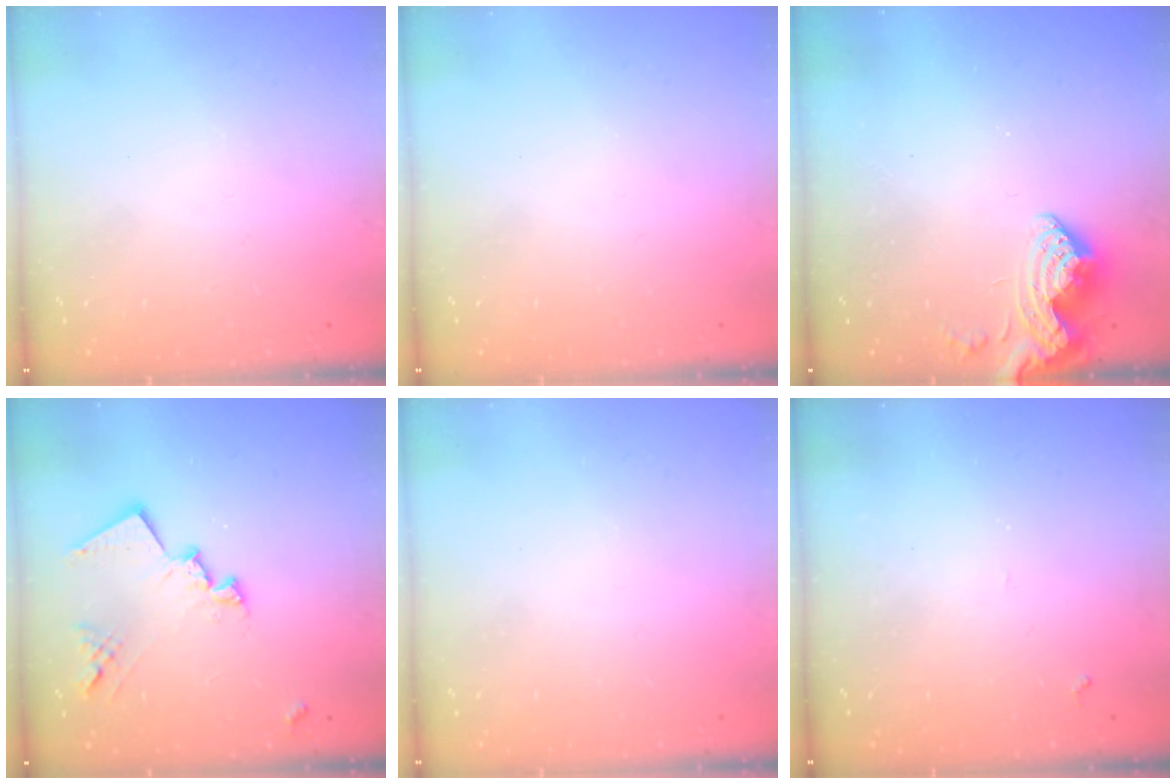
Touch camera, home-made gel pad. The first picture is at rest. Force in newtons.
{"total": 0.0}
{"total": 9.7, "press": 9.7, "slide": 1.2}
{"total": 15.6, "press": 15.5, "slide": 1.2}
{"total": 0.0}
{"total": 5.2, "press": 5.1, "slide": 0.8}